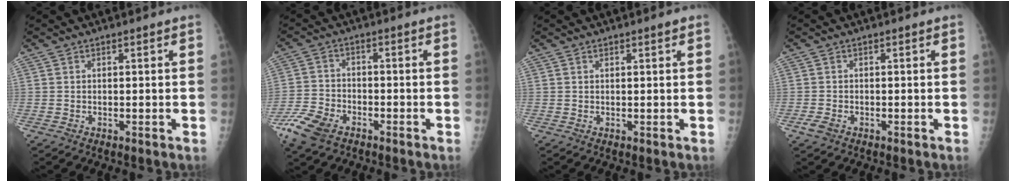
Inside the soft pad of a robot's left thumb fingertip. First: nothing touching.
{"total": 8.6, "force": [-5.4, 4.8, 4.7], "torque": [-0.105, 0.008, -0.107]}
{"total": 1.1, "force": [0.7, 0.4, 0.7], "torque": [-0.004, -0.001, 0.009]}
{"total": 2.1, "force": [-1.1, 1.4, 1.1], "torque": [-0.021, 0.000, -0.020]}